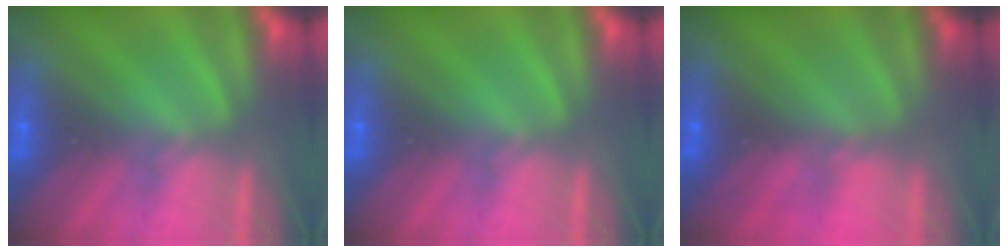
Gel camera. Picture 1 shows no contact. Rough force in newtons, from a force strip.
{"total": 0.0}
{"total": 4.2}